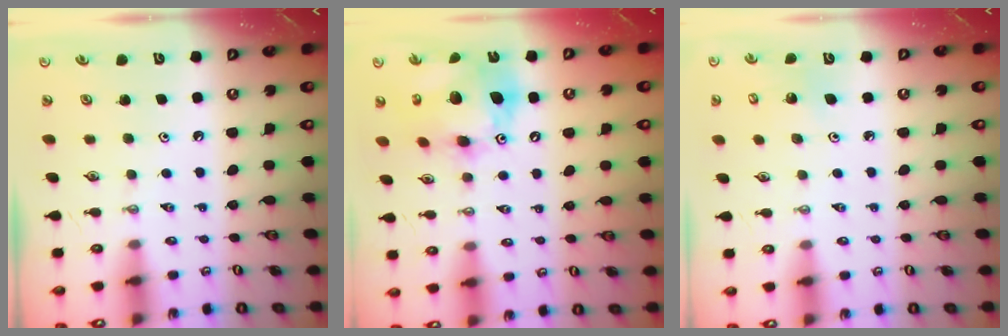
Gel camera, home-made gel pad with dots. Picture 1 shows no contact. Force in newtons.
{"total": 15.7, "press": 15.7, "slide": 1.4}
{"total": 2.7, "press": 2.6, "slide": 1.0}